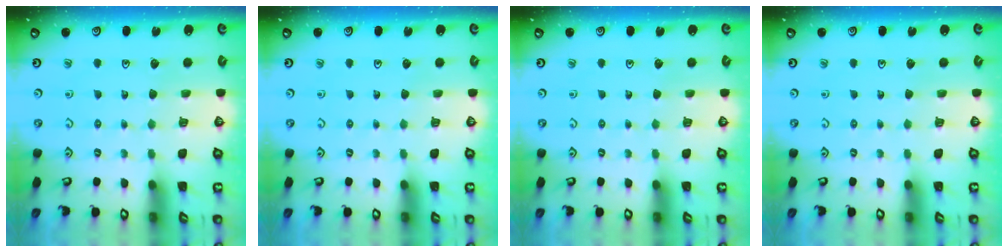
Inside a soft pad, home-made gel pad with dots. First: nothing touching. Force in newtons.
{"total": 0.0}
{"total": 0.0}
{"total": 0.0}